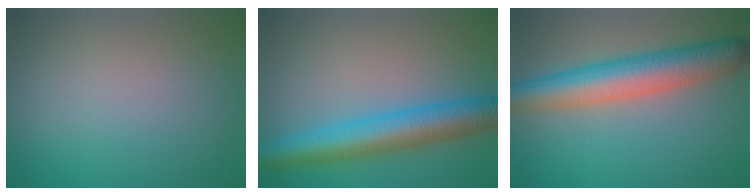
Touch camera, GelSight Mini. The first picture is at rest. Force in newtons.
{"total": 6.6, "press": 6.6, "slide": 0.2}
{"total": 7.5, "press": 7.5, "slide": 0.2}